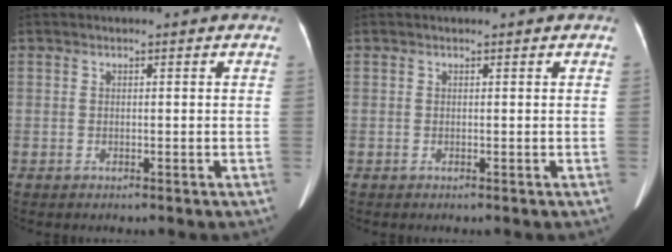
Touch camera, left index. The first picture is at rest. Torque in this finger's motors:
{"motor_torque": [0.00, 0.00, 0.00, 0.00]}